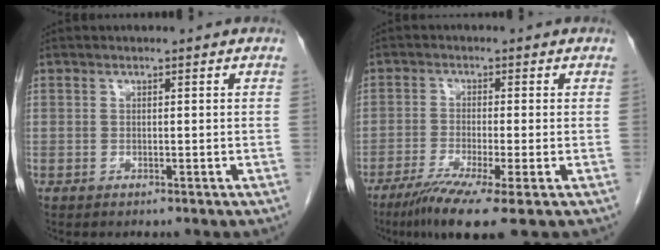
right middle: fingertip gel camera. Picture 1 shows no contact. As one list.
[{"total": 8.3, "force": [-4.8, 1.0, 6.6], "torque": [-0.116, -0.021, -0.079]}]